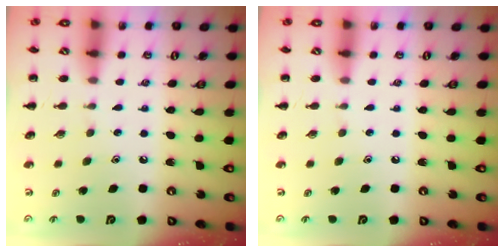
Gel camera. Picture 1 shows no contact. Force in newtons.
{"total": 0.0}